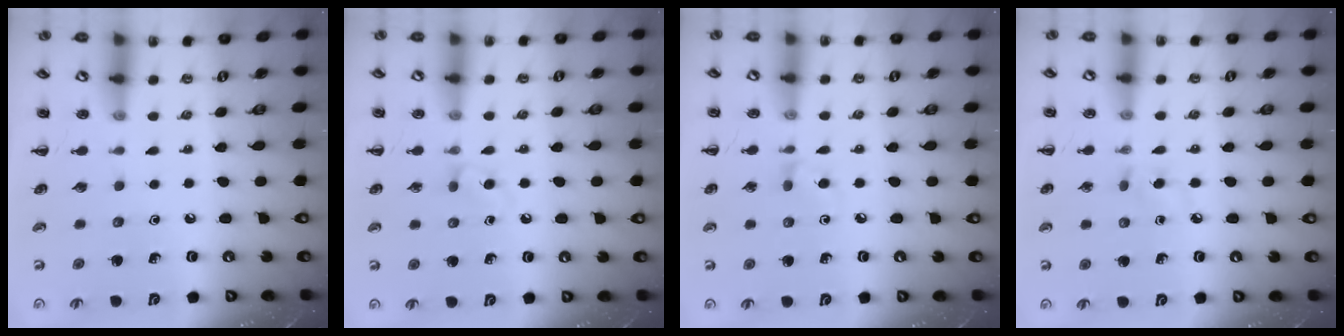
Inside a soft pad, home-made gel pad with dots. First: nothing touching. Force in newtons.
{"total": 2.9, "press": 2.6, "slide": 1.3}
{"total": 5.5, "press": 5.2, "slide": 1.9}
{"total": 3.3, "press": 3.0, "slide": 1.4}